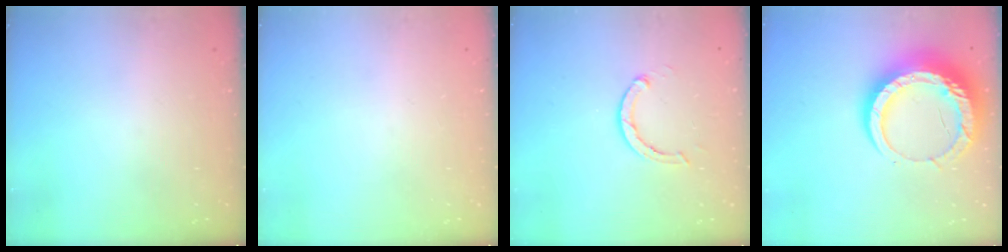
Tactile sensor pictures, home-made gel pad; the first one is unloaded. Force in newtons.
{"total": 0.0}
{"total": 2.9, "press": 2.8, "slide": 0.5}
{"total": 17.1, "press": 17.0, "slide": 1.6}